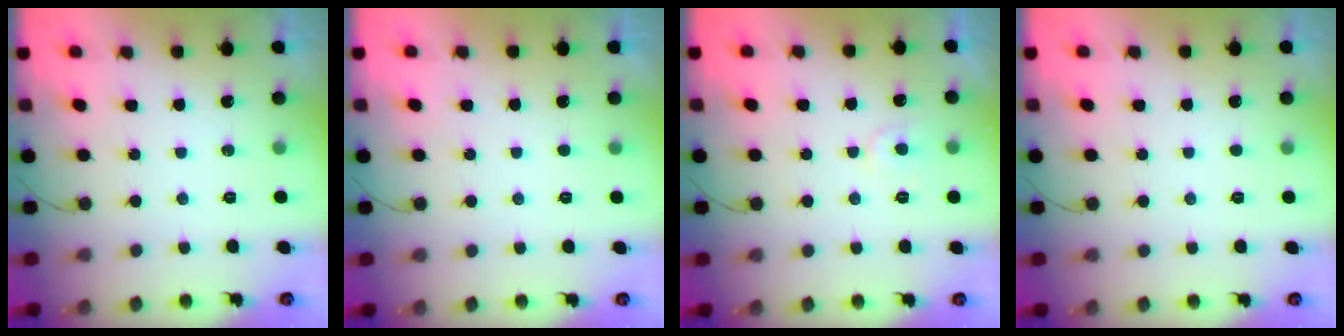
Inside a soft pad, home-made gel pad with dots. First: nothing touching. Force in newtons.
{"total": 1.7, "press": 1.7, "slide": 0.2}
{"total": 6.4, "press": 6.4, "slide": 0.4}
{"total": 1.6, "press": 1.6, "slide": 0.2}